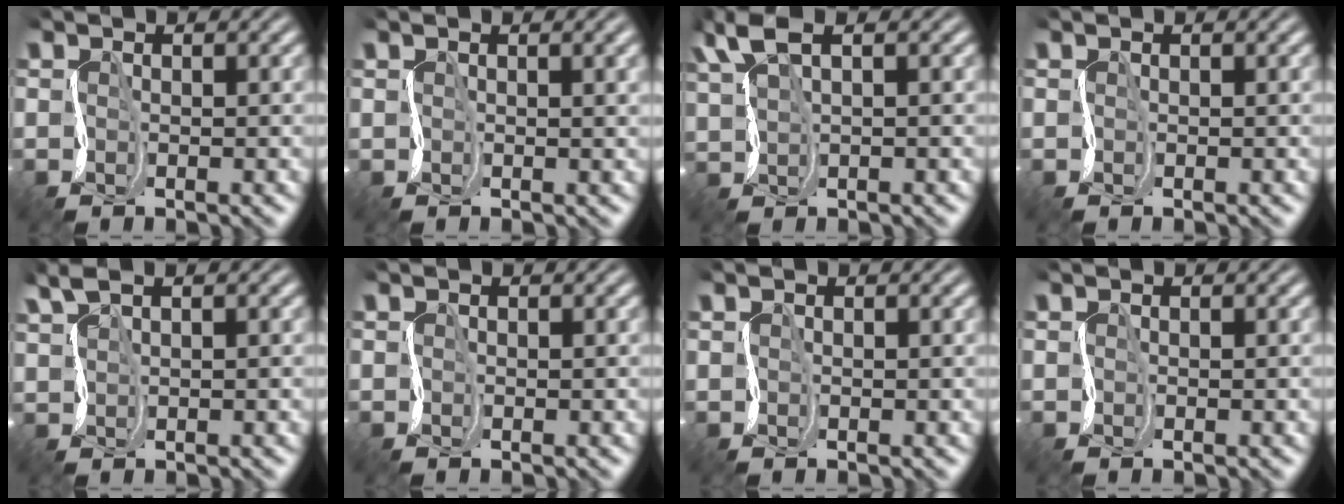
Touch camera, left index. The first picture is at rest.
{"total": 3.9, "force": [2.1, 1.5, 2.9], "torque": [-0.038, 0.014, 0.024]}
{"total": 4.0, "force": [2.3, 1.5, 2.9], "torque": [-0.075, 0.013, 0.045]}
{"total": 0.0}
{"total": 2.7, "force": [1.9, 0.9, 1.6], "torque": [-0.045, 0.010, 0.043]}
{"total": 0.0}
{"total": 0.8, "force": [0.5, 0.3, 0.5], "torque": [-0.005, 0.001, 0.011]}
{"total": 0.0}